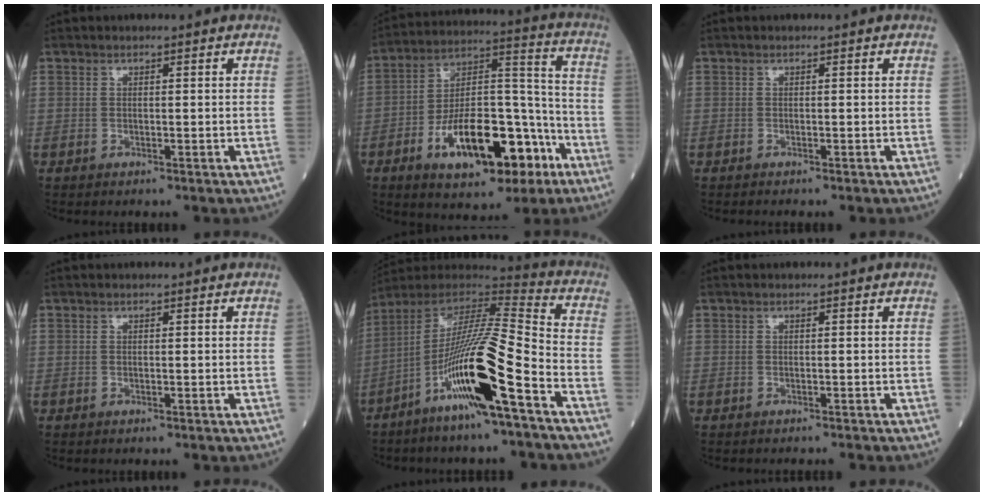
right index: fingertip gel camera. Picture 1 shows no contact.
{"total": 18.8, "force": [-8.4, 7.5, 15.0], "torque": [-0.252, 0.021, -0.127]}
{"total": 0.7, "force": [-0.6, -0.1, 0.2], "torque": [-0.001, 0.001, -0.010]}
{"total": 0.0}
{"total": 17.6, "force": [-8.1, 0.3, 15.6], "torque": [-0.303, -0.021, -0.154]}
{"total": 1.3, "force": [-1.2, -0.2, 0.3], "torque": [-0.001, 0.000, -0.016]}